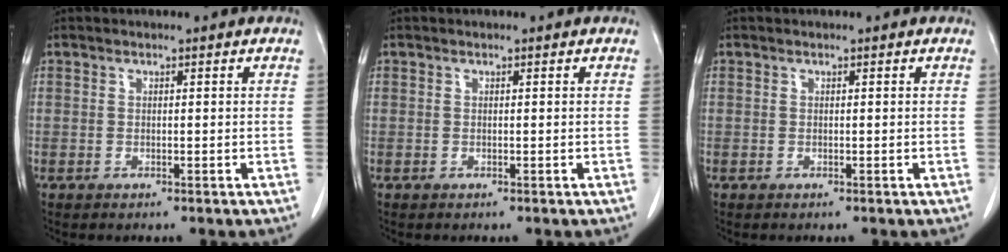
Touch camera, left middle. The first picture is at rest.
{"total": 0.0}
{"total": 0.0}